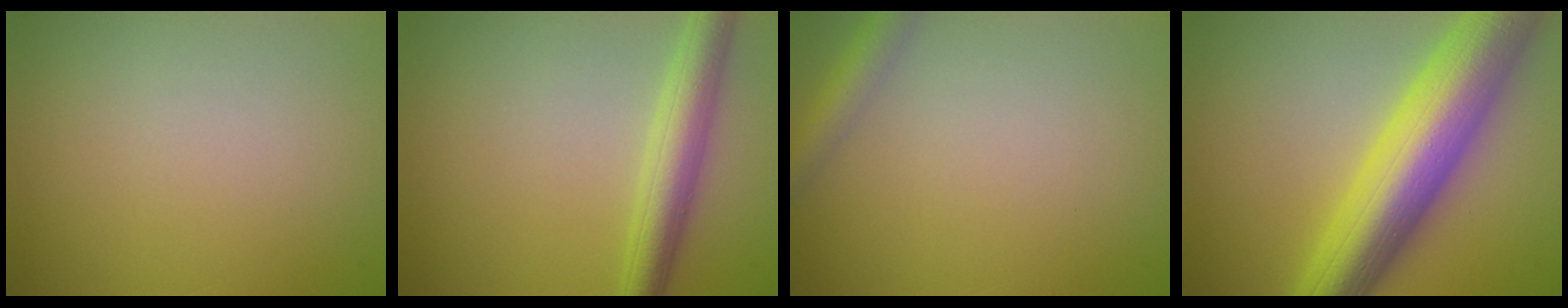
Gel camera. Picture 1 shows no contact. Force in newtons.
{"total": 4.3, "press": 4.3, "slide": 0.1}
{"total": 2.6, "press": 2.6, "slide": 0.1}
{"total": 11.1, "press": 11.1, "slide": 0.2}